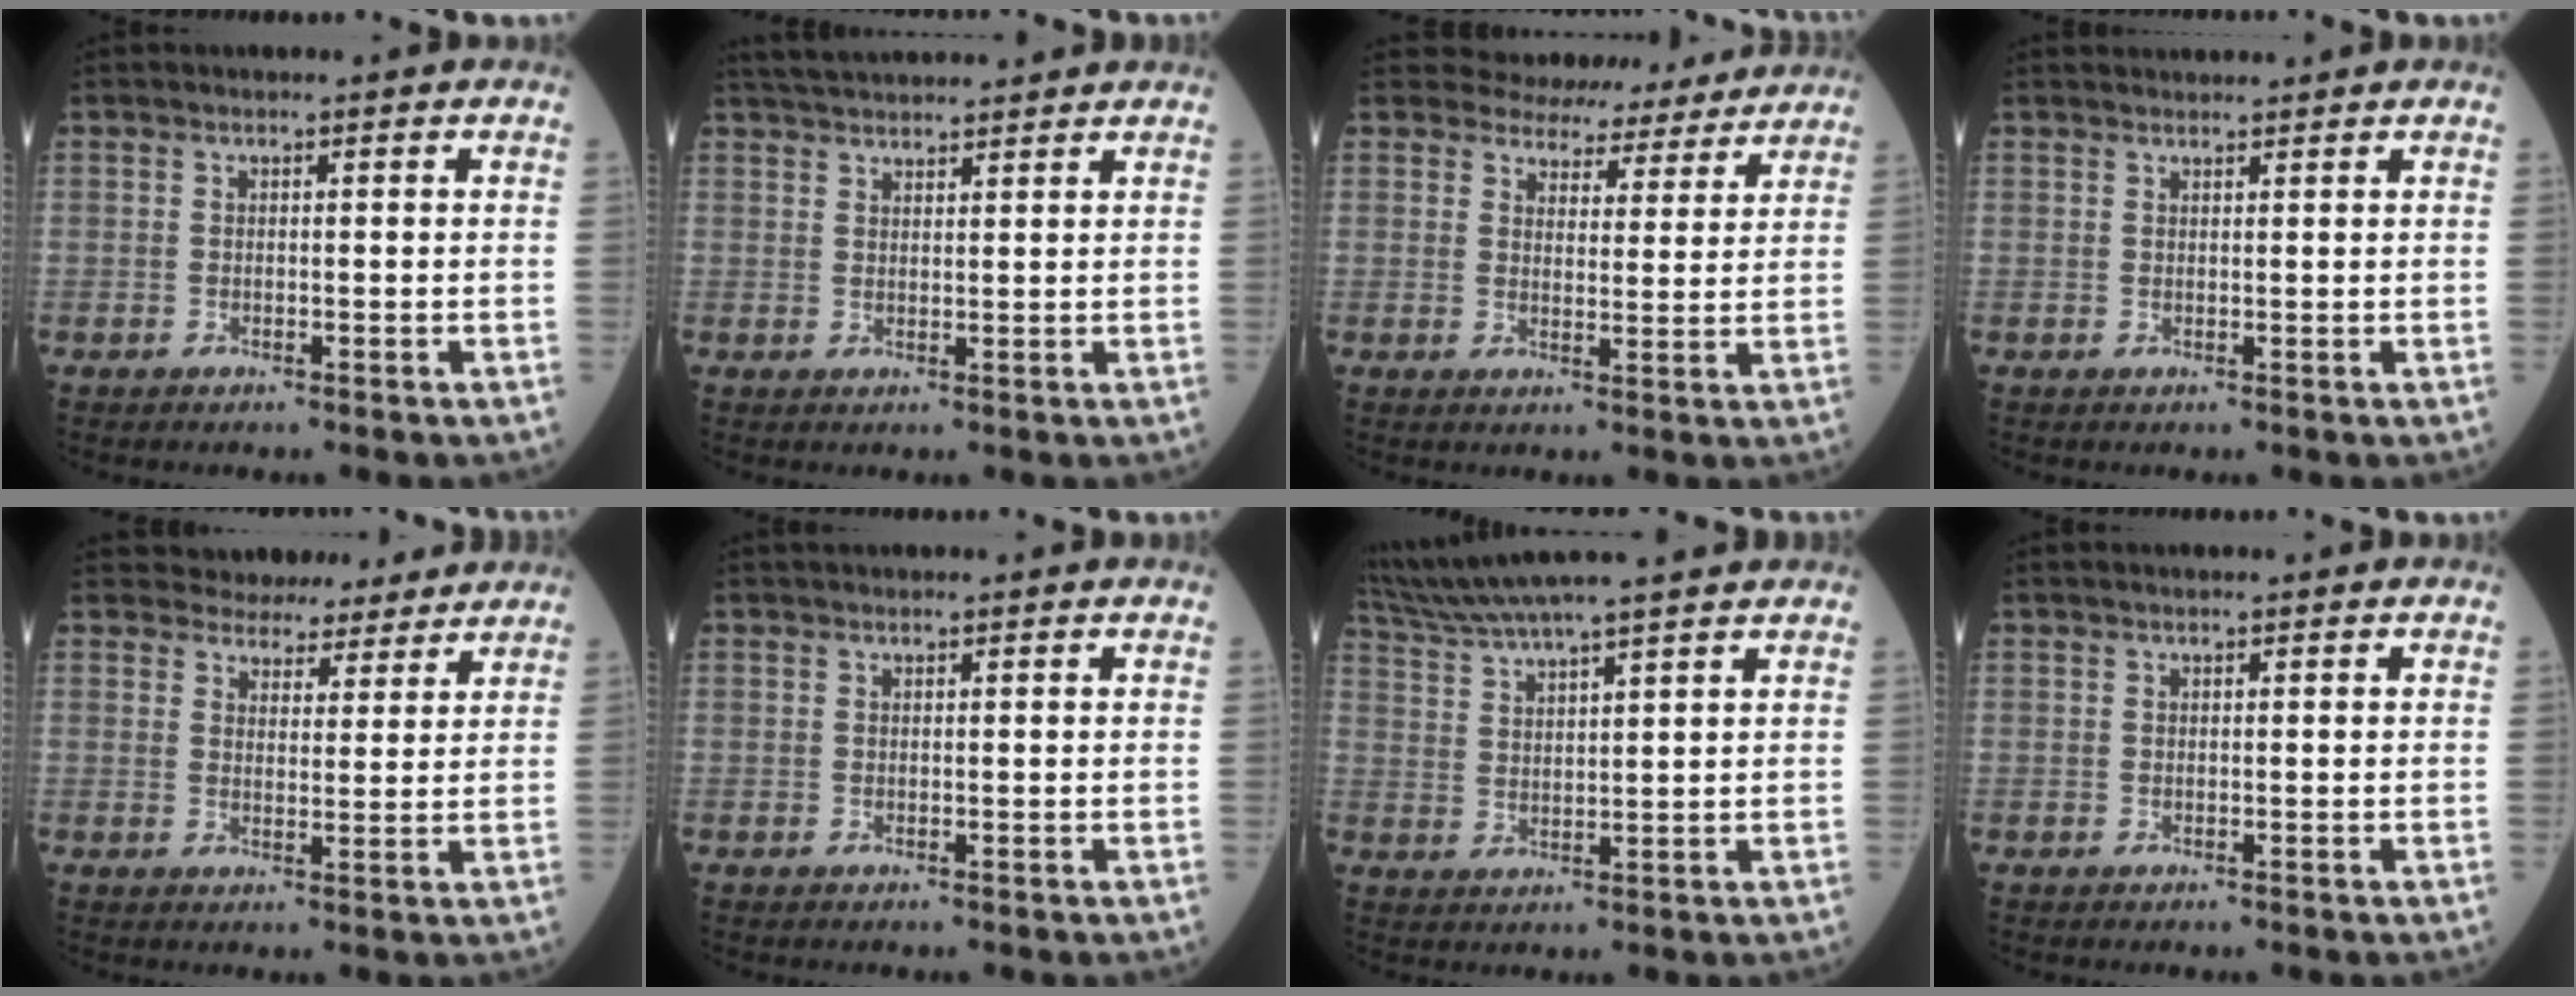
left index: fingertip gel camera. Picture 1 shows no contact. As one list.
[{"total": 8.9, "force": [8.4, 0.8, 3.1], "torque": [-0.056, 0.037, 0.130]}, {"total": 10.5, "force": [9.9, 3.3, 1.0], "torque": [0.005, 0.007, 0.114]}, {"total": 2.7, "force": [2.7, 0.0, 0.5], "torque": [-0.005, 0.025, 0.044]}, {"total": 9.5, "force": [8.9, 3.1, 1.6], "torque": [-0.011, 0.011, 0.112]}, {"total": 2.9, "force": [2.7, -0.1, 1.0], "torque": [-0.011, 0.026, 0.037]}, {"total": 14.4, "force": [12.8, -0.6, 6.5], "torque": [-0.125, 0.026, 0.206]}, {"total": 1.6, "force": [1.4, 0.1, 0.9], "torque": [-0.009, 0.020, 0.022]}]